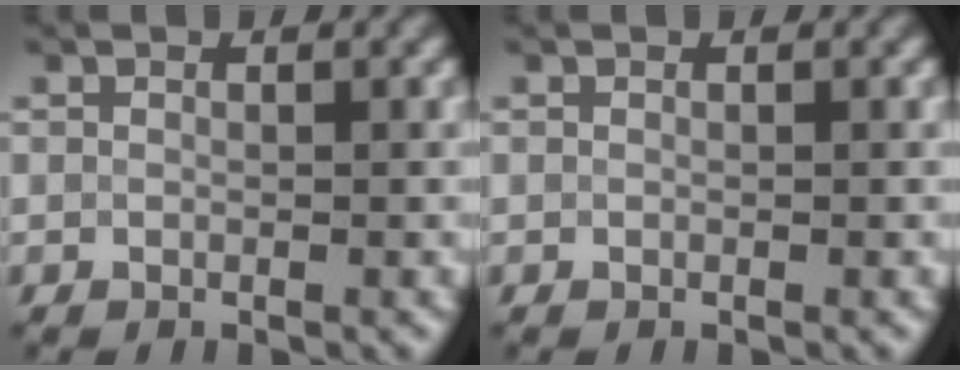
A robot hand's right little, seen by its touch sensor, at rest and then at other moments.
{"total": 0.0}